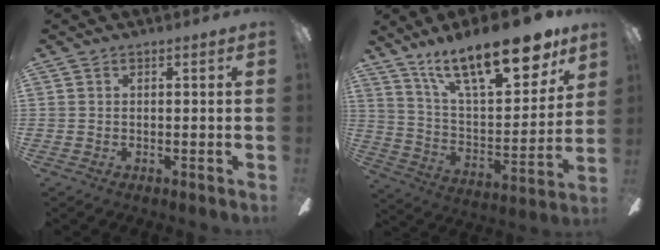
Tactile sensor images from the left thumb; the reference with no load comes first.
{"total": 23.9, "force": [16.1, 9.0, 15.3], "torque": [-0.229, -0.096, 0.270]}